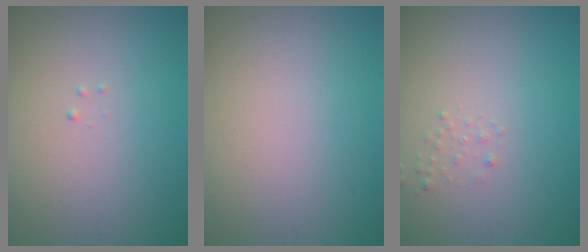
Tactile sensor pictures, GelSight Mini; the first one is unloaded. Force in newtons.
{"total": 0.0}
{"total": 0.6, "press": 0.6, "slide": 0.0}